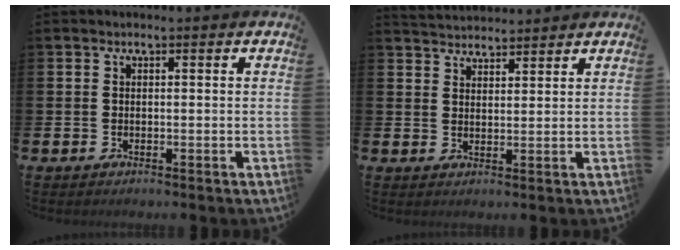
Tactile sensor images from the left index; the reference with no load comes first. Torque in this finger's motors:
{"motor_torque": [0.06, -0.23, 0.10, 0.08]}